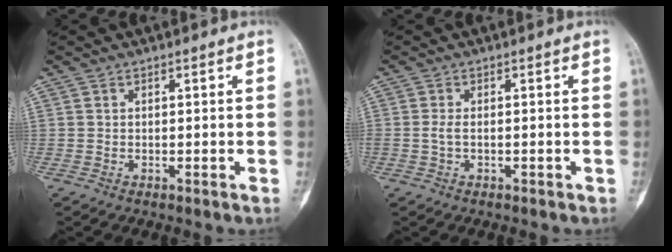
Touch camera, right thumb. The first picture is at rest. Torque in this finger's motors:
{"motor_torque": [0.24, 0.44, 1.15, -0.53, 0.28]}